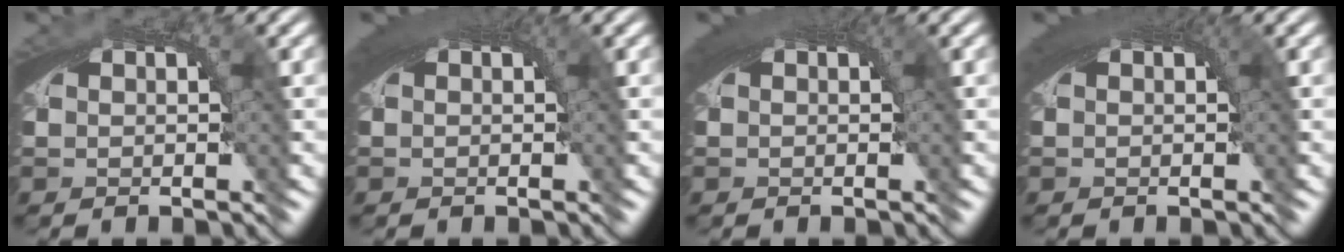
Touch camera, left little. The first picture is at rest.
{"total": 2.7, "force": [1.0, 0.7, 2.4], "torque": [-0.028, 0.007, 0.013]}
{"total": 2.7, "force": [1.0, 0.7, 2.4], "torque": [-0.026, 0.007, 0.013]}
{"total": 2.9, "force": [1.2, 0.8, 2.6], "torque": [-0.027, 0.009, 0.014]}